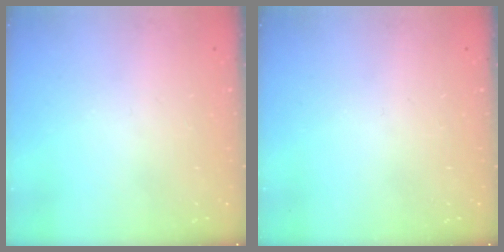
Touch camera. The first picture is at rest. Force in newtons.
{"total": 0.0}